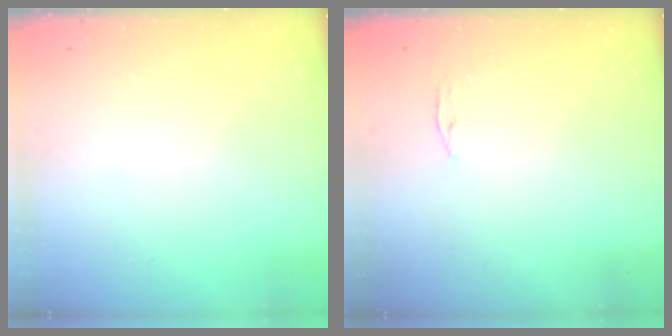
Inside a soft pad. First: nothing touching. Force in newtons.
{"total": 3.8, "press": 3.7, "slide": 0.5}